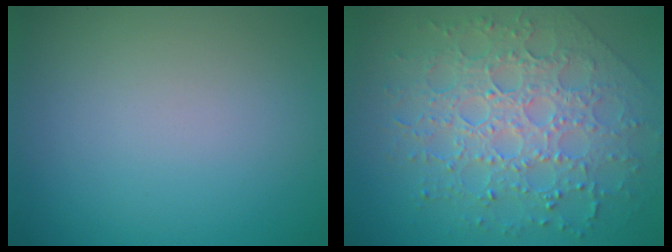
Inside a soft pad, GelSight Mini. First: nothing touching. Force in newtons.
{"total": 8.0, "press": 5.7, "slide": 5.6}